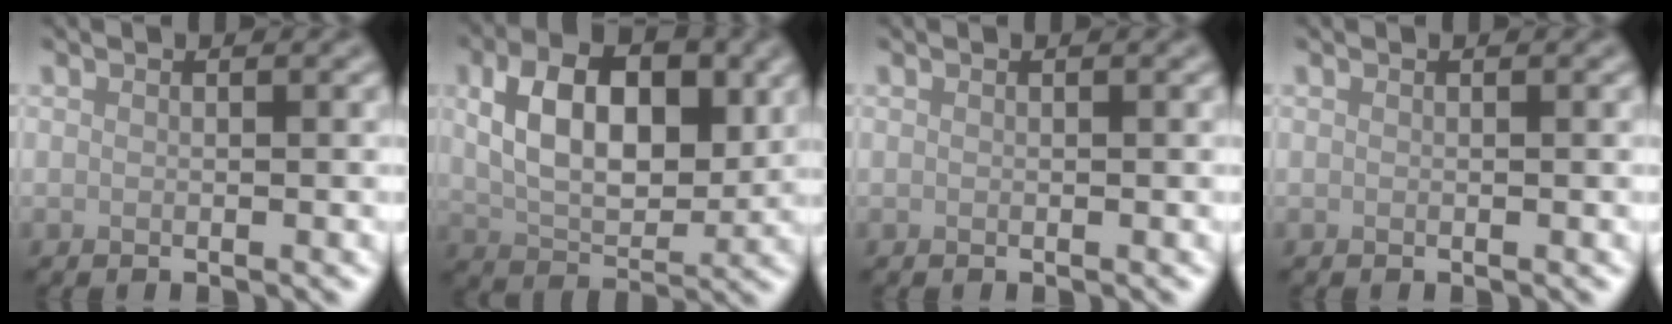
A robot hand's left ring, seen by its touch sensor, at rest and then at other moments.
{"total": 8.4, "force": [1.8, 4.9, 6.6], "torque": [-0.109, 0.007, 0.032]}
{"total": 0.0}
{"total": 0.0}